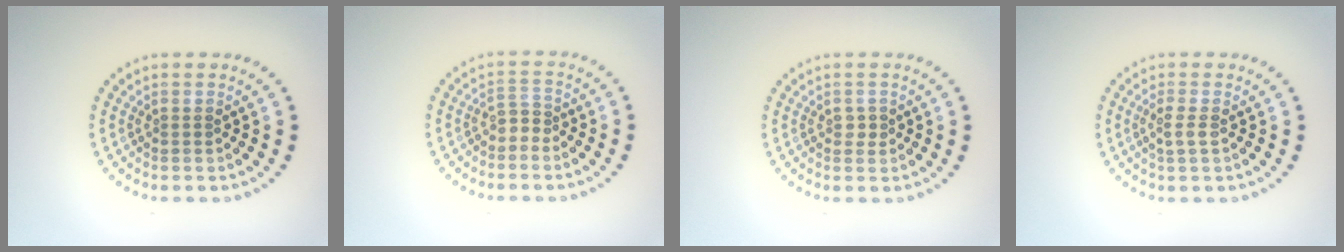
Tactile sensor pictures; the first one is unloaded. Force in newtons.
{"total": 1.4, "press": 1.0, "slide": 0.9}
{"total": 0.9, "press": 0.9, "slide": 0.2}
{"total": 1.3, "press": 1.2, "slide": 0.5}